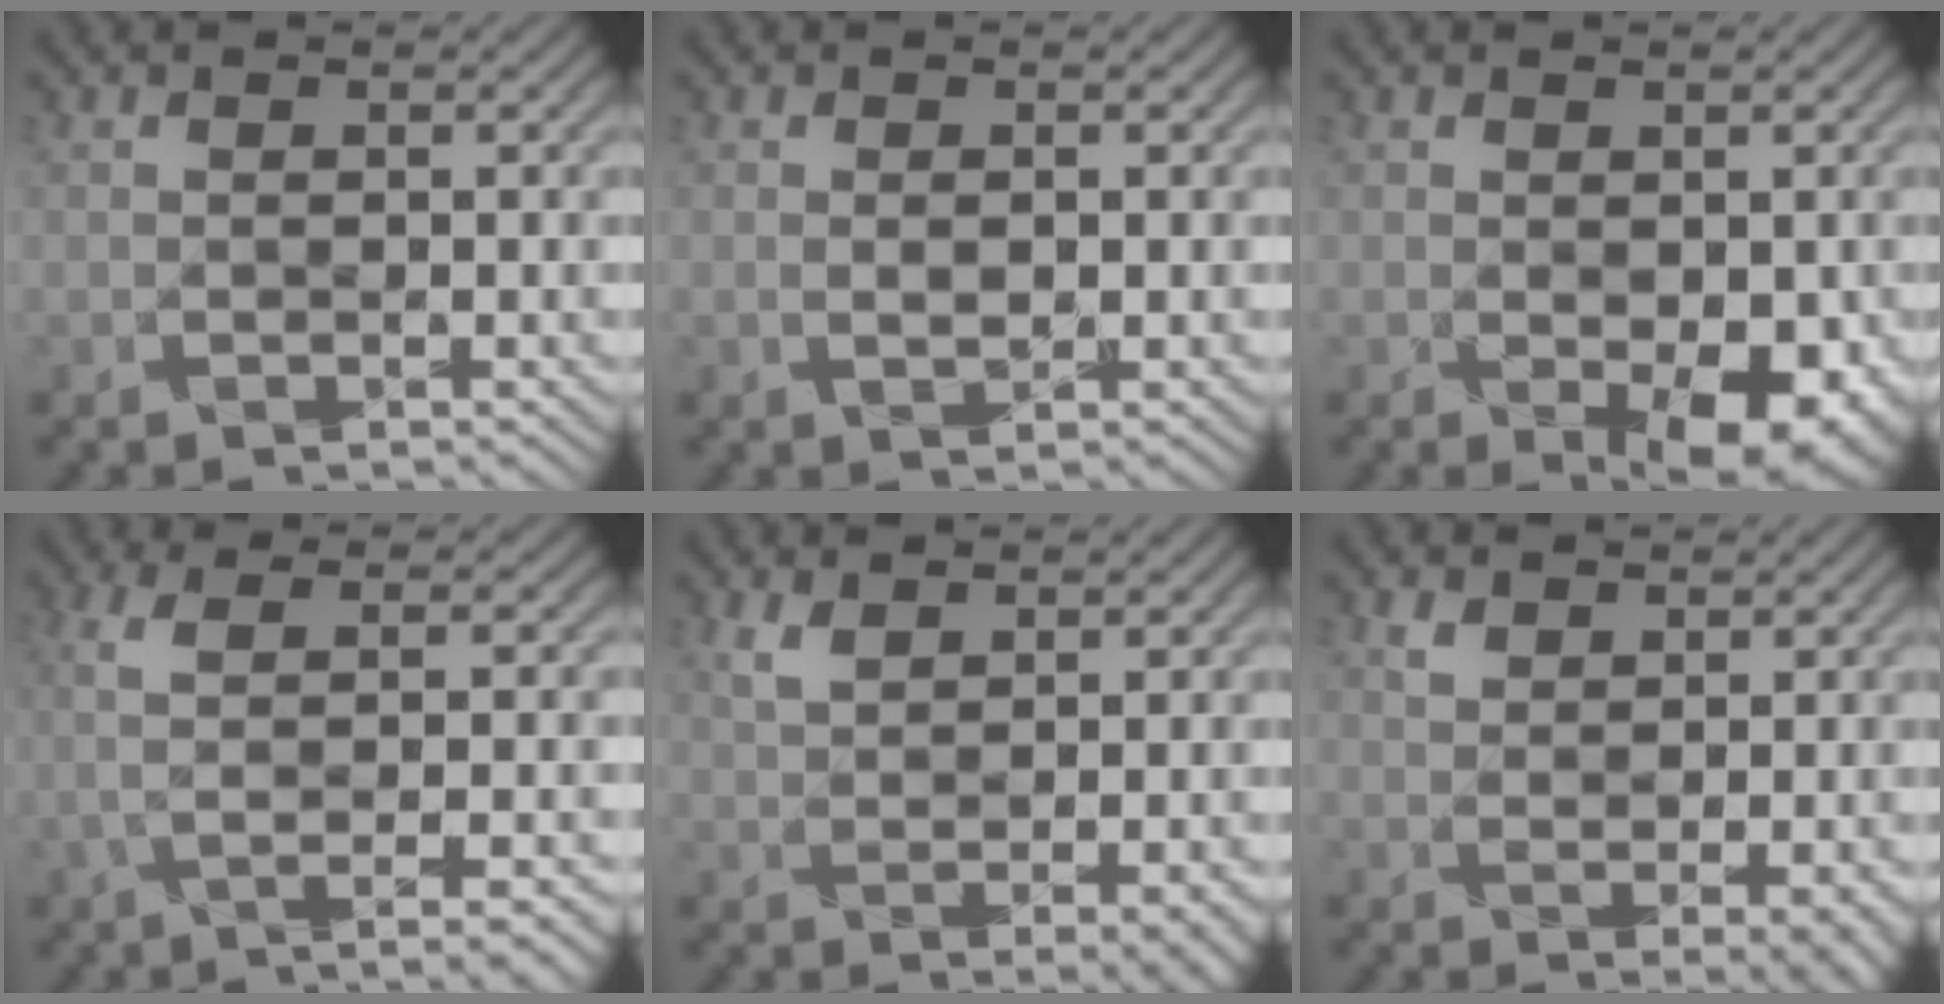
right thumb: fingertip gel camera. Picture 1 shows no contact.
{"total": 1.1, "force": [0.1, 0.4, 1.0], "torque": [-0.022, 0.001, 0.002]}
{"total": 6.9, "force": [-1.7, 4.1, 5.2], "torque": [-0.067, -0.021, -0.014]}
{"total": 6.7, "force": [-0.9, 1.0, 6.5], "torque": [-0.113, 0.007, -0.015]}
{"total": 3.3, "force": [1.7, 1.3, 2.6], "torque": [-0.060, 0.002, 0.034]}
{"total": 3.2, "force": [1.6, 1.7, 2.1], "torque": [-0.046, 0.001, 0.035]}